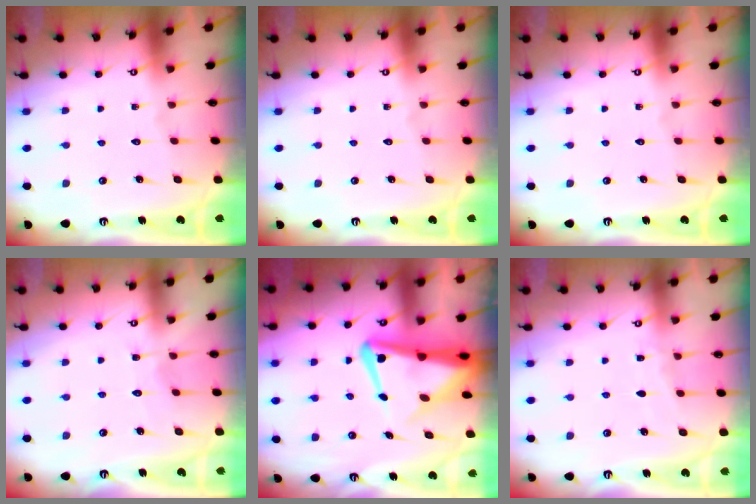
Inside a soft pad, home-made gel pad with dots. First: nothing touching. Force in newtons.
{"total": 0.0}
{"total": 0.0}
{"total": 4.0, "press": 3.9, "slide": 0.4}
{"total": 9.6, "press": 9.5, "slide": 1.5}
{"total": 2.8, "press": 2.8, "slide": 0.4}